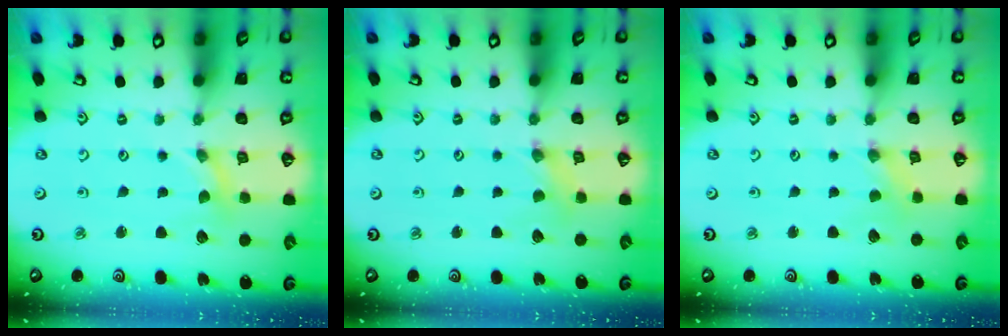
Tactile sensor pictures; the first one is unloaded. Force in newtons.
{"total": 2.5, "press": 2.5, "slide": 0.3}
{"total": 0.0}